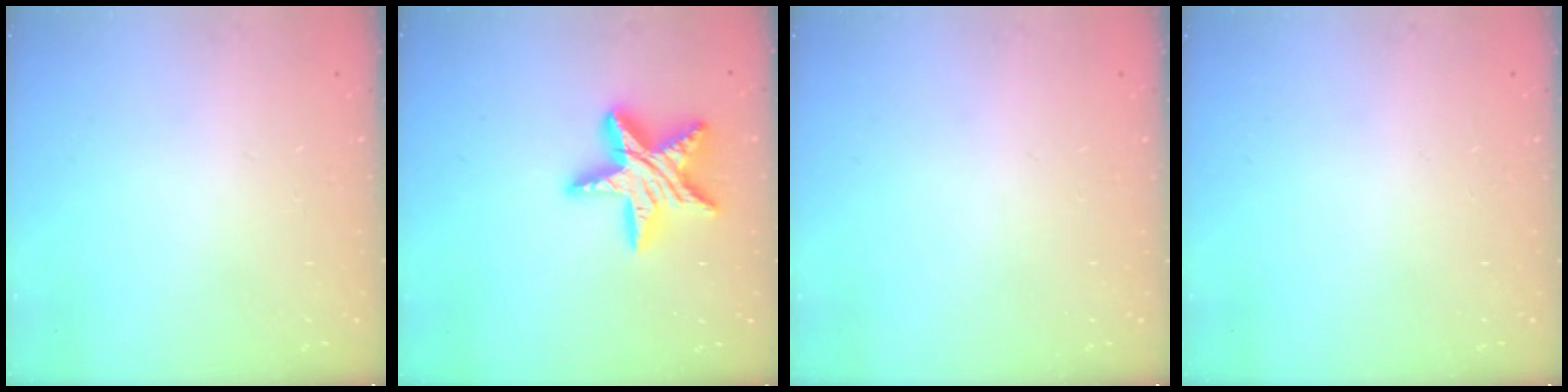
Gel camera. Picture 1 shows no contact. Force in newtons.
{"total": 16.3, "press": 16.2, "slide": 1.1}
{"total": 0.0}
{"total": 0.0}